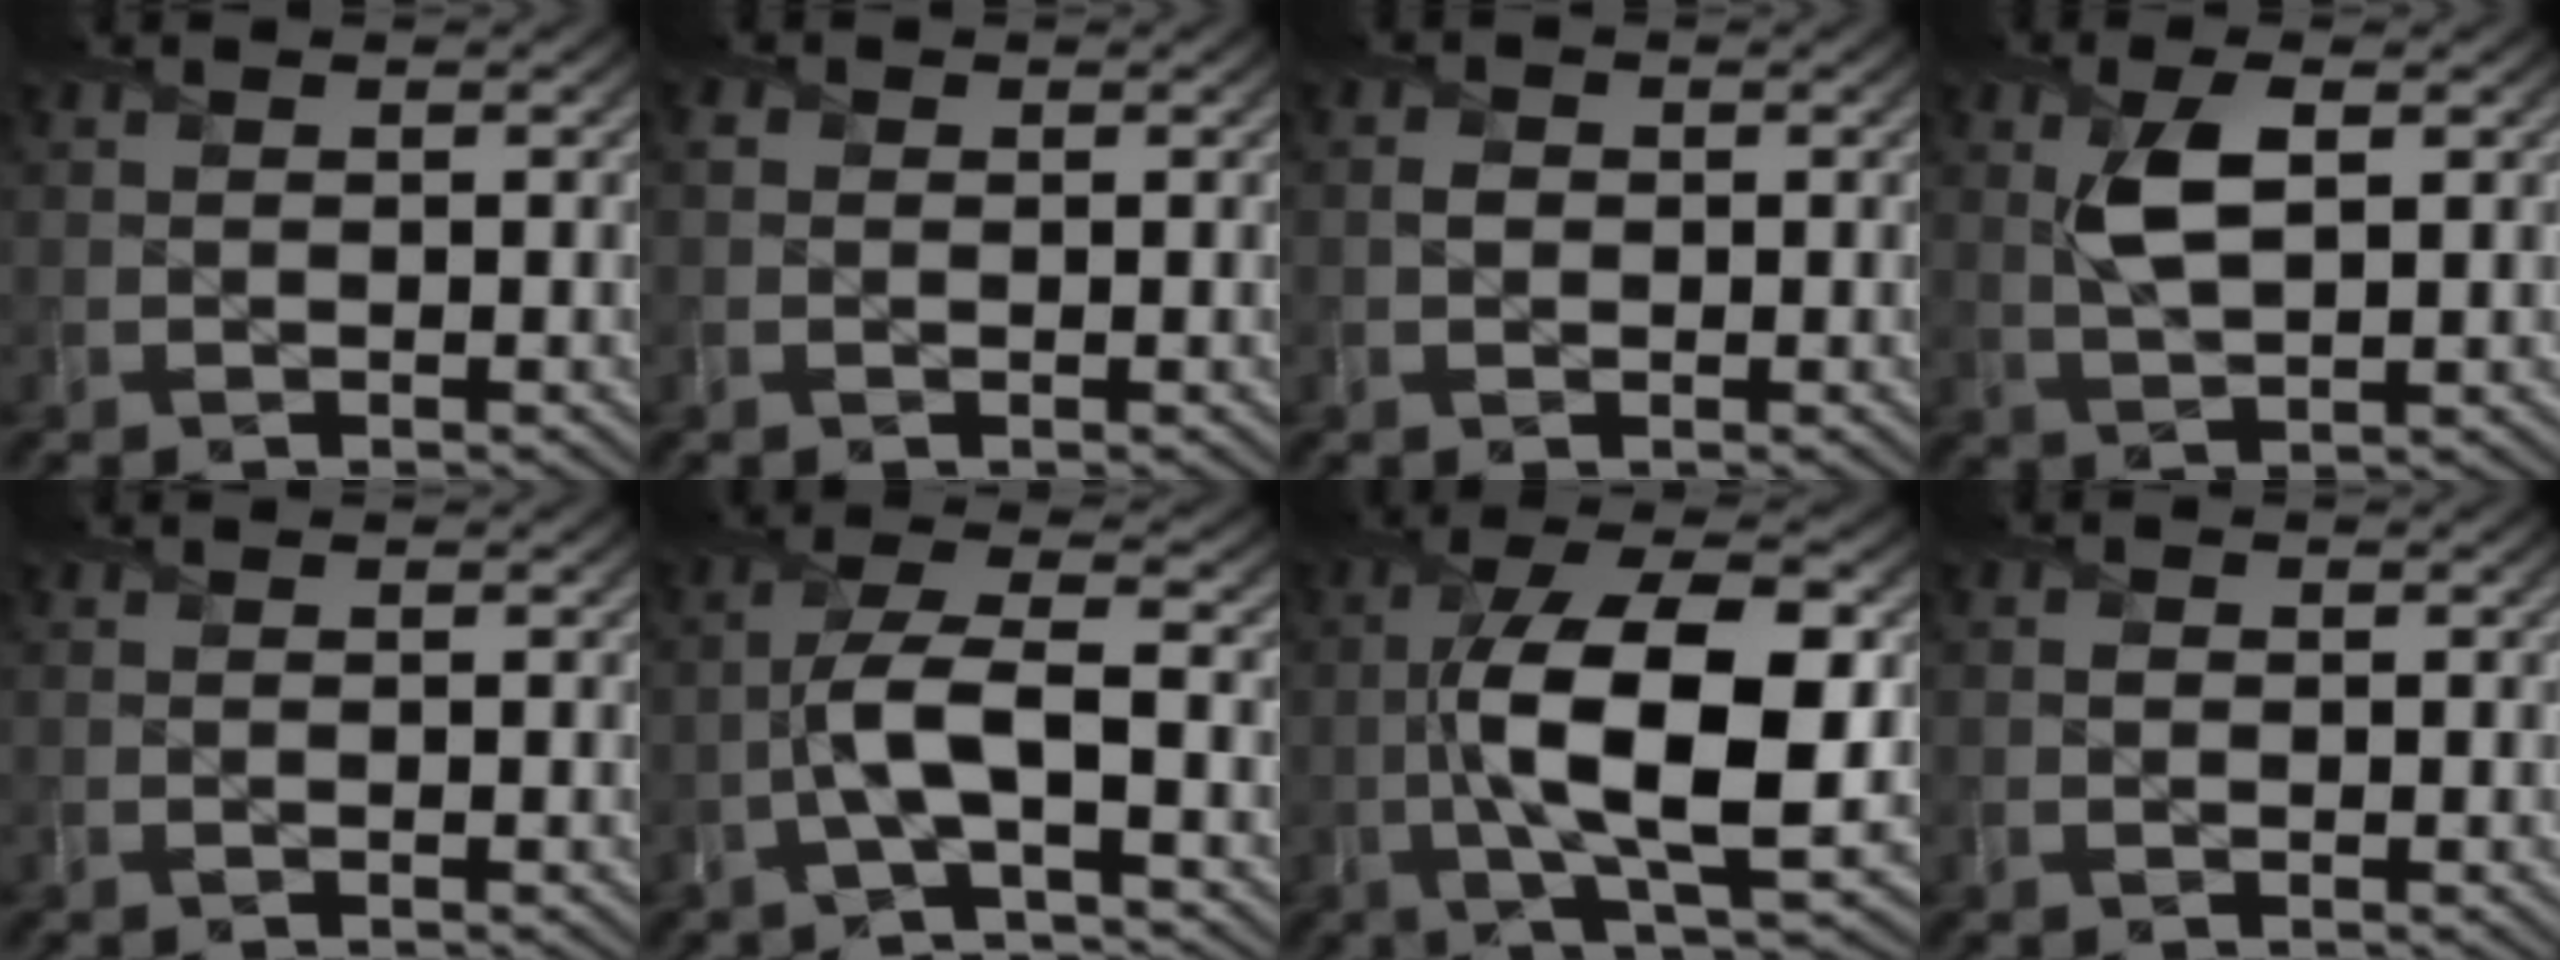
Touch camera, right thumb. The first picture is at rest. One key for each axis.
{"total": 0.8, "fx": 0.1, "fy": 0.8, "fz": 0.0, "tx": 0.004, "ty": -0.002, "tz": 0.001}
{"total": 1.1, "fx": 0.0, "fy": 1.0, "fz": 0.2, "tx": -0.004, "ty": -0.003, "tz": -0.003}
{"total": 5.0, "fx": 1.4, "fy": 1.9, "fz": 4.3, "tx": -0.096, "ty": 0.001, "tz": 0.029}
{"total": 0.0}
{"total": 6.2, "fx": -2.1, "fy": 1.6, "fz": 5.6, "tx": -0.117, "ty": 0.010, "tz": -0.052}
{"total": 12.8, "fx": -1.0, "fy": 4.3, "fz": 12.0, "tx": -0.216, "ty": -0.002, "tz": -0.017}
{"total": 0.5, "fx": 0.0, "fy": 0.5, "fz": -0.1, "tx": 0.006, "ty": -0.004, "tz": -0.001}